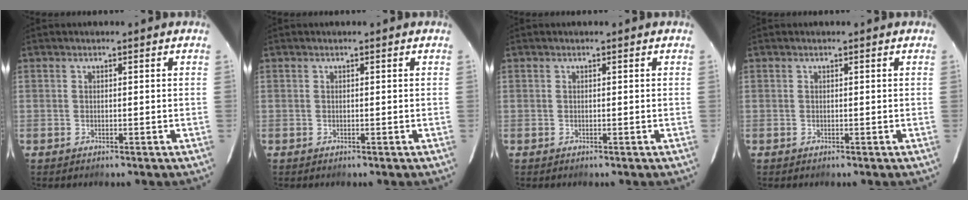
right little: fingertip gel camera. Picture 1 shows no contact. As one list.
[{"total": 0.0}, {"total": 0.0}, {"total": 0.0}]